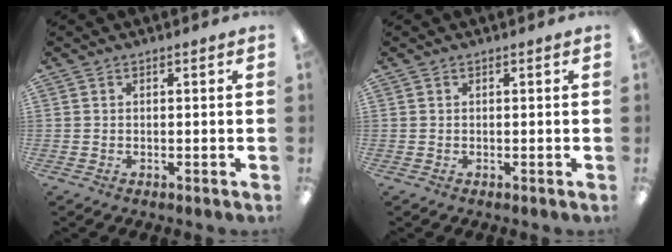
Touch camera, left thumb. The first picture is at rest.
{"total": 0.0}